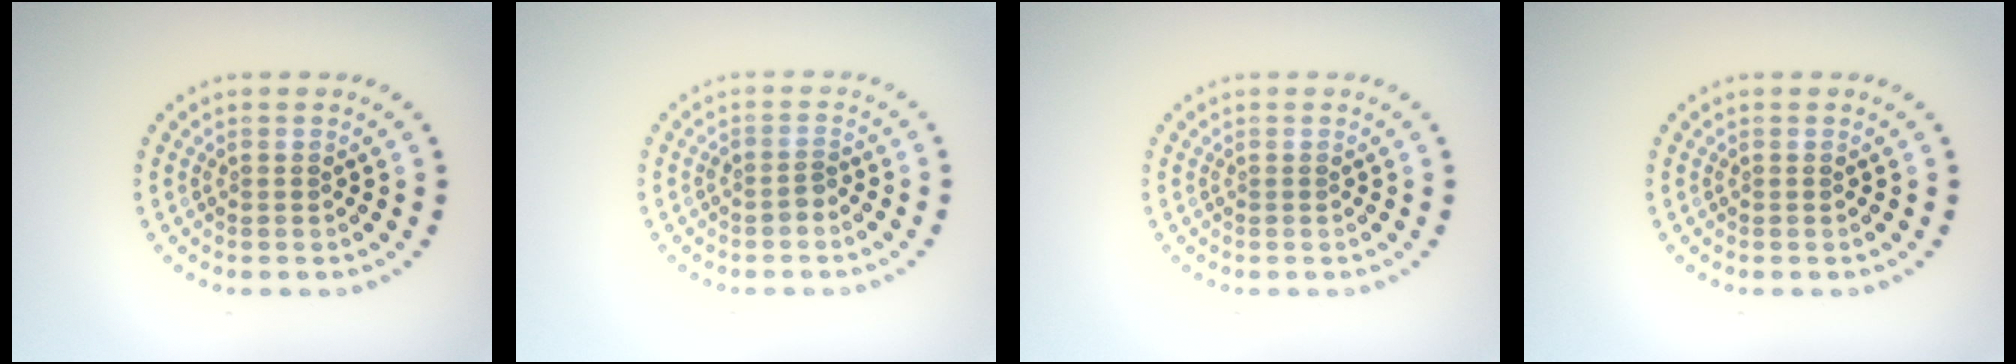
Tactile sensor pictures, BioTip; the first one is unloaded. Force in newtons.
{"total": 1.1, "press": 0.8, "slide": 0.7}
{"total": 0.0}
{"total": 0.0}